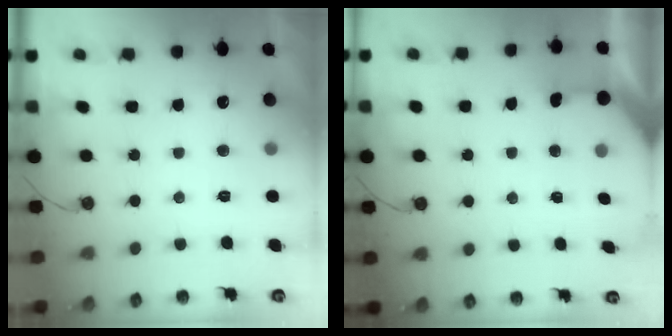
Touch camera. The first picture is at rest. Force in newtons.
{"total": 4.0, "press": 3.9, "slide": 0.4}